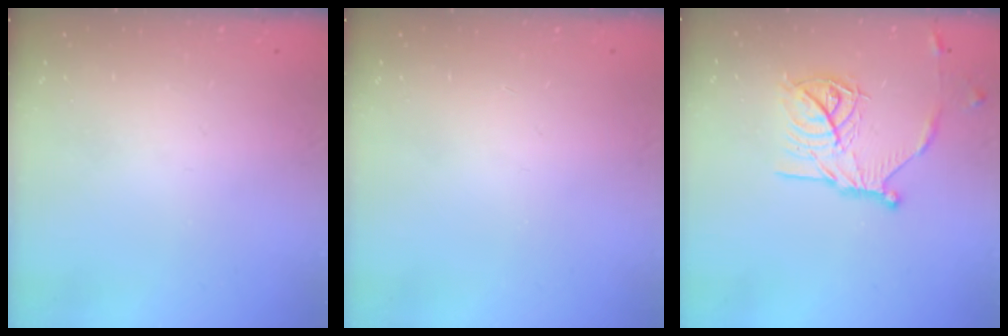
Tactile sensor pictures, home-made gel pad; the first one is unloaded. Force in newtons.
{"total": 0.0}
{"total": 17.0, "press": 17.0, "slide": 1.0}